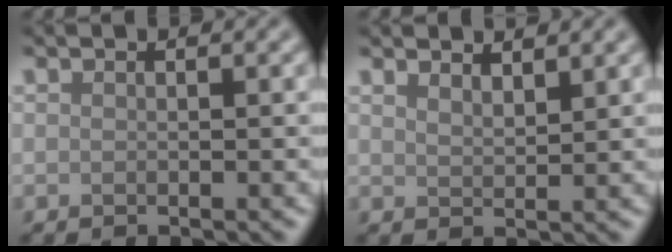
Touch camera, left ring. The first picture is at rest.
{"total": 1.9, "force": [1.7, 0.4, 0.7], "torque": [-0.008, 0.001, 0.029]}